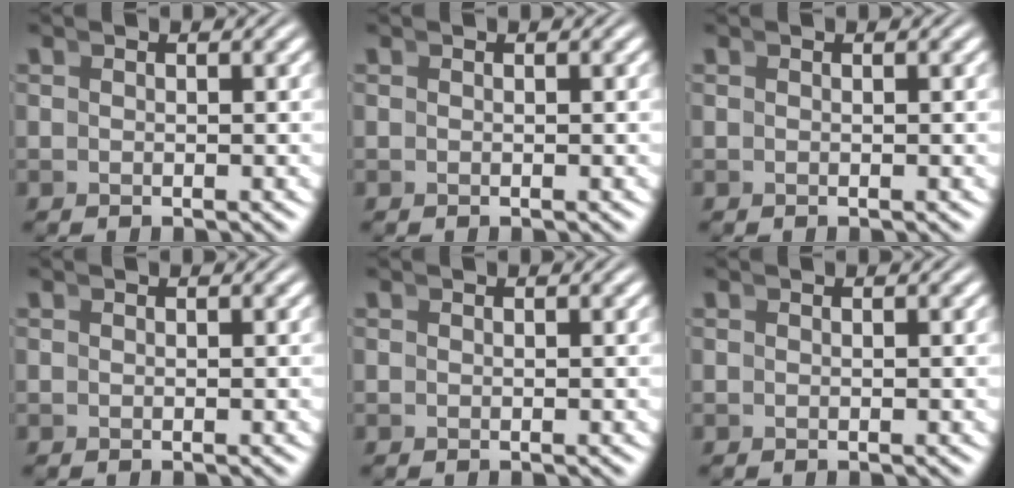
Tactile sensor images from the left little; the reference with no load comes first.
{"total": 0.0}
{"total": 0.0}
{"total": 0.0}
{"total": 0.0}
{"total": 0.0}